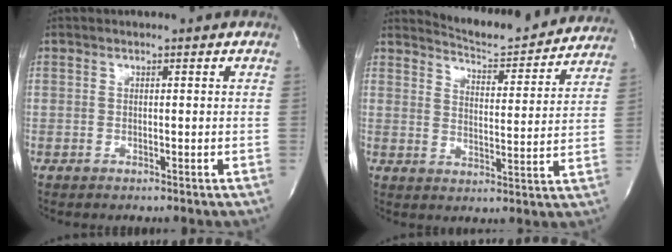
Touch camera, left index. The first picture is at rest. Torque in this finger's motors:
{"motor_torque": [0.25, -0.32, 0.03, -0.03]}